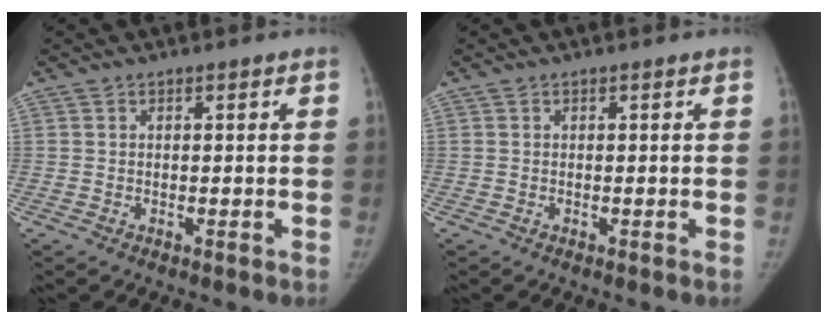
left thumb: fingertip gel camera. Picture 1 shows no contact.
{"total": 0.0}